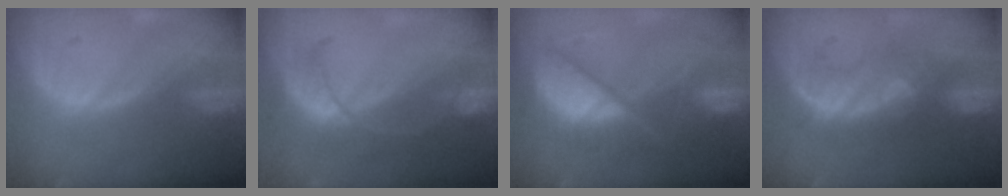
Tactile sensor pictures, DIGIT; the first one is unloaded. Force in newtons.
{"total": 7.8, "press": 6.9, "slide": 3.7}
{"total": 10.4, "press": 10.3, "slide": 1.4}
{"total": 8.0, "press": 7.8, "slide": 1.7}